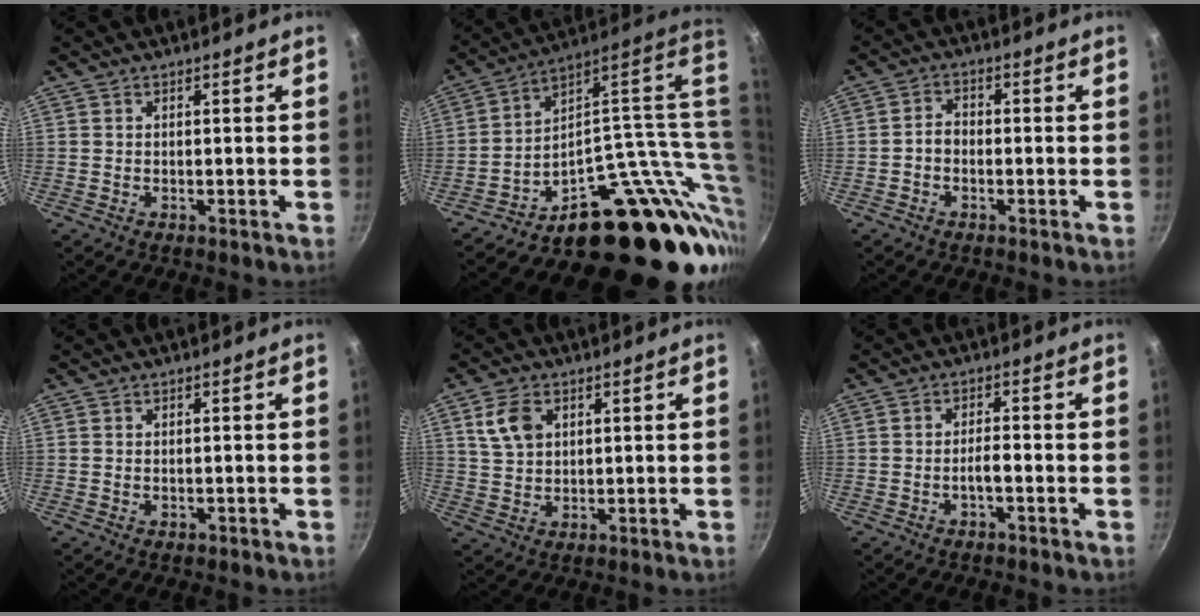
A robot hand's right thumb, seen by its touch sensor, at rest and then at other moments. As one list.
[{"total": 27.5, "force": [0.0, 15.7, 22.5], "torque": [-0.239, 0.003, 0.010]}, {"total": 3.0, "force": [-1.0, 2.2, 1.8], "torque": [-0.026, 0.020, -0.026]}, {"total": 0.7, "force": [-0.1, 0.4, 0.5], "torque": [-0.007, 0.001, -0.002]}, {"total": 6.8, "force": [2.6, 4.6, 4.3], "torque": [-0.072, -0.003, 0.051]}, {"total": 2.4, "force": [-1.2, 0.6, 2.0], "torque": [-0.034, 0.016, -0.023]}]